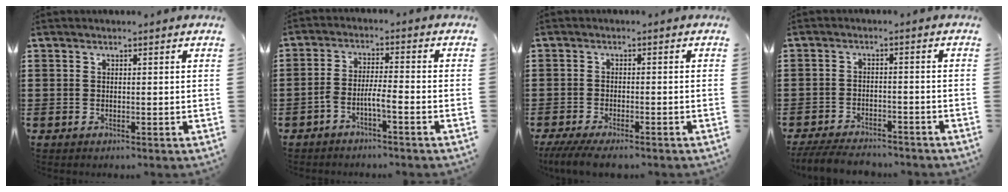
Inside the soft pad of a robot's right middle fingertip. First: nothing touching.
{"total": 3.2, "force": [-2.2, 0.3, 2.3], "torque": [-0.050, 0.001, -0.045]}
{"total": 3.6, "force": [-3.3, 0.6, 1.4], "torque": [-0.037, -0.007, -0.069]}
{"total": 4.5, "force": [-4.3, 0.8, 0.9], "torque": [-0.022, 0.002, -0.089]}